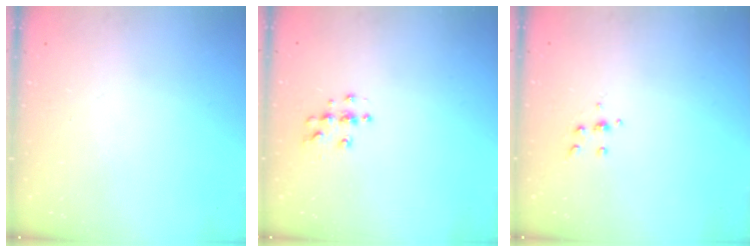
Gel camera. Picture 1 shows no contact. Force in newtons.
{"total": 4.3, "press": 4.3, "slide": 0.4}
{"total": 4.0, "press": 3.9, "slide": 0.9}